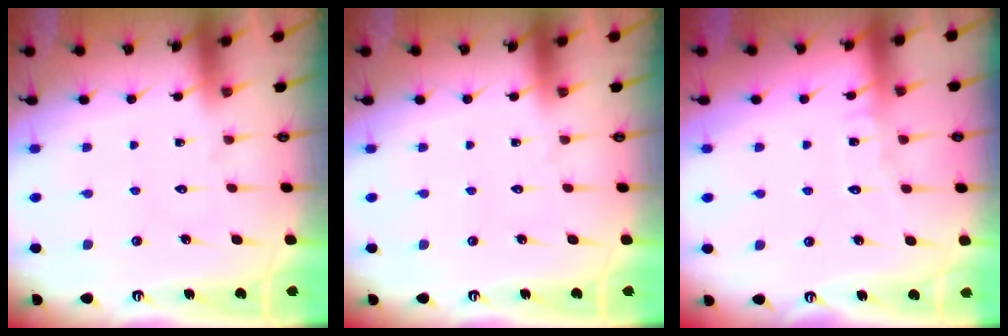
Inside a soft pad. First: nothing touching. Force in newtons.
{"total": 0.0}
{"total": 5.5, "press": 5.5, "slide": 0.4}